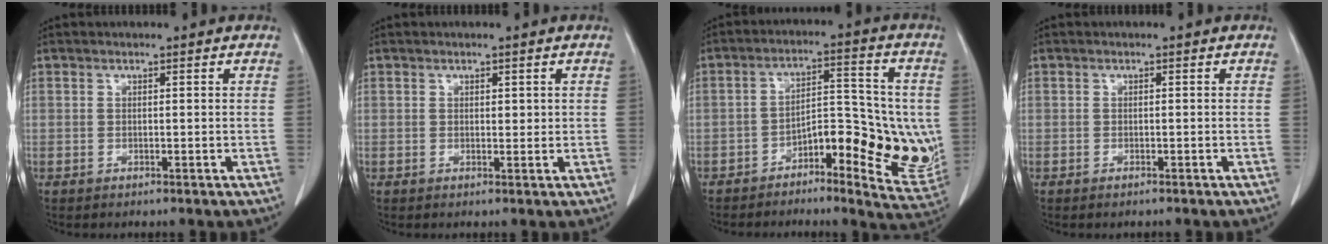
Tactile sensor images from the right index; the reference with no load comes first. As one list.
[{"total": 1.0, "force": [0.4, 0.6, 0.7], "torque": [-0.006, -0.001, 0.006]}, {"total": 12.8, "force": [-3.3, 4.7, 11.5], "torque": [-0.147, 0.013, -0.047]}, {"total": 0.7, "force": [-0.6, 0.1, 0.4], "torque": [-0.011, -0.002, -0.009]}]